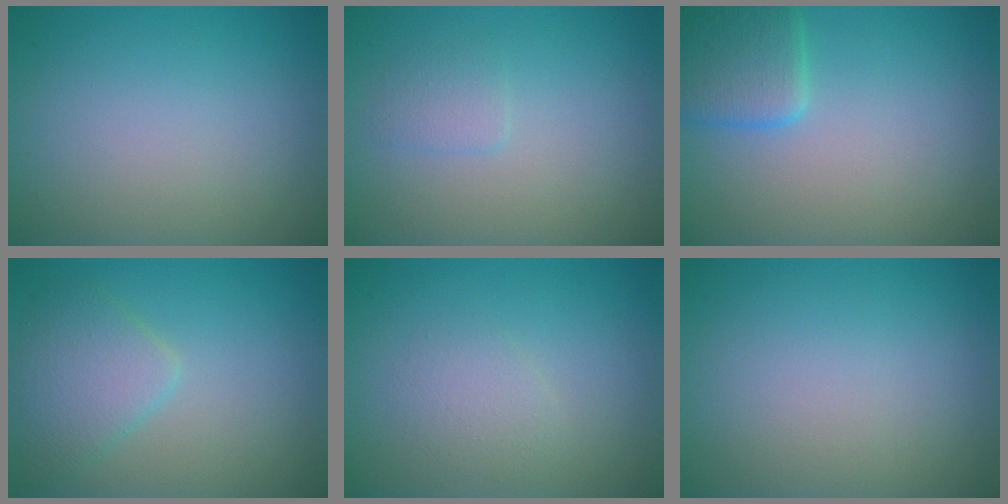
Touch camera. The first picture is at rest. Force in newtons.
{"total": 1.2, "press": 1.2, "slide": 0.1}
{"total": 3.6, "press": 3.6, "slide": 0.3}
{"total": 3.4, "press": 3.3, "slide": 0.1}
{"total": 1.6, "press": 1.6, "slide": 0.0}
{"total": 0.0}